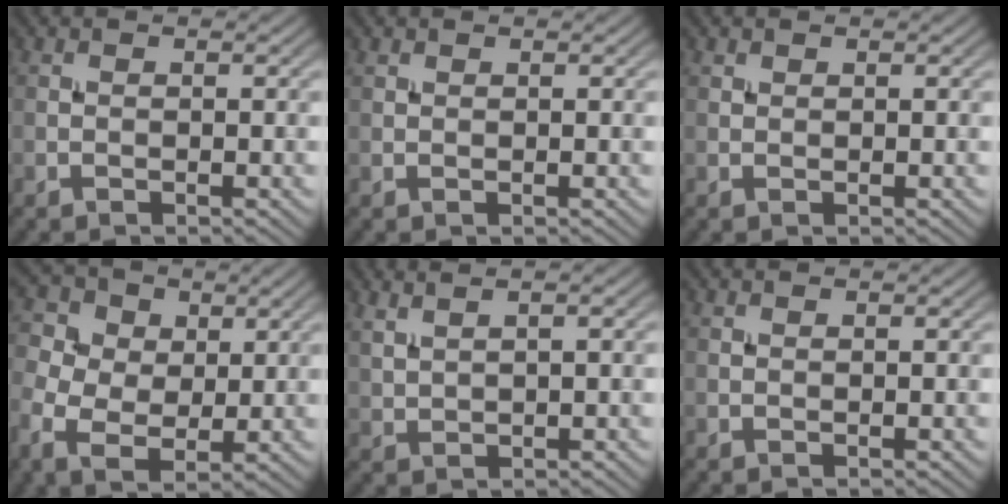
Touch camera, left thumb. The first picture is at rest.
{"total": 0.6, "force": [0.5, 0.2, 0.1], "torque": [-0.005, 0.001, 0.013]}
{"total": 0.6, "force": [0.5, 0.3, 0.1], "torque": [-0.003, 0.000, 0.012]}
{"total": 8.2, "force": [0.5, 6.3, 5.2], "torque": [-0.143, 0.004, 0.002]}
{"total": 3.8, "force": [2.3, 1.0, 2.9], "torque": [-0.053, 0.009, 0.039]}
{"total": 0.0}